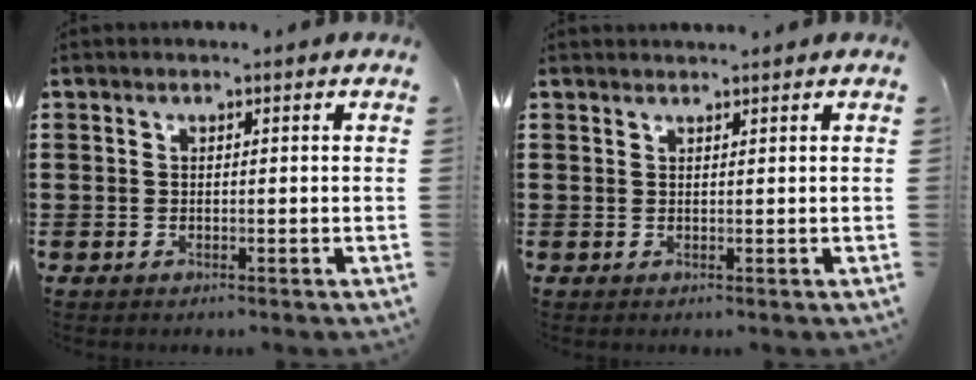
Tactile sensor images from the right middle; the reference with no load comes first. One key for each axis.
{"total": 0.9, "fx": 0.9, "fy": 0.0, "fz": 0.1, "tx": -0.005, "ty": -0.003, "tz": 0.018}